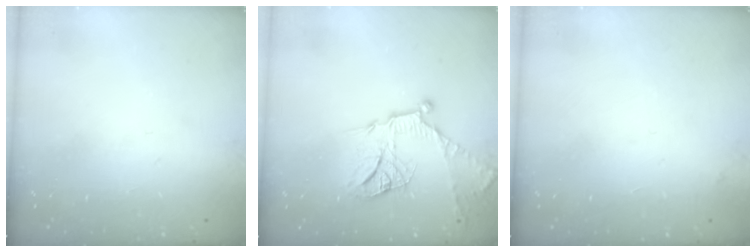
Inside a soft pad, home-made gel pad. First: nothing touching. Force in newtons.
{"total": 16.0, "press": 16.0, "slide": 1.4}
{"total": 2.5, "press": 2.4, "slide": 0.4}